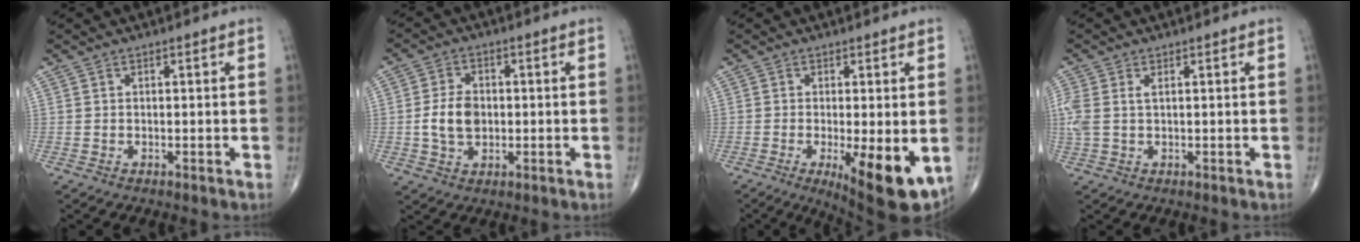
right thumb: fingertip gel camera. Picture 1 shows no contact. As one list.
[{"total": 6.8, "force": [-0.4, 4.7, 4.9], "torque": [-0.084, 0.005, -0.008]}, {"total": 12.4, "force": [-3.4, 3.8, 11.3], "torque": [-0.148, -0.022, -0.041]}, {"total": 4.3, "force": [0.8, 2.3, 3.6], "torque": [-0.113, 0.017, 0.023]}]